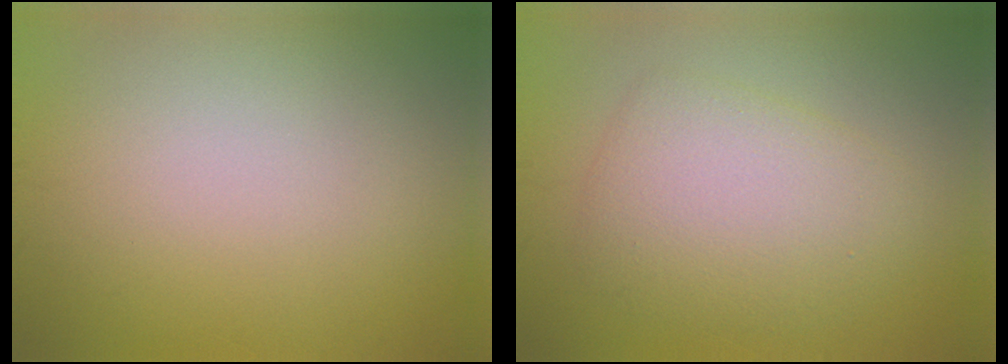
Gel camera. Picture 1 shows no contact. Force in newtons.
{"total": 4.8, "press": 4.8, "slide": 0.2}